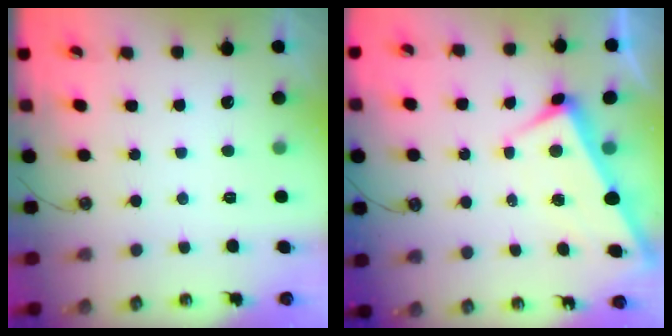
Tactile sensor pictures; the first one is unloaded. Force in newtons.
{"total": 2.8, "press": 2.8, "slide": 0.6}